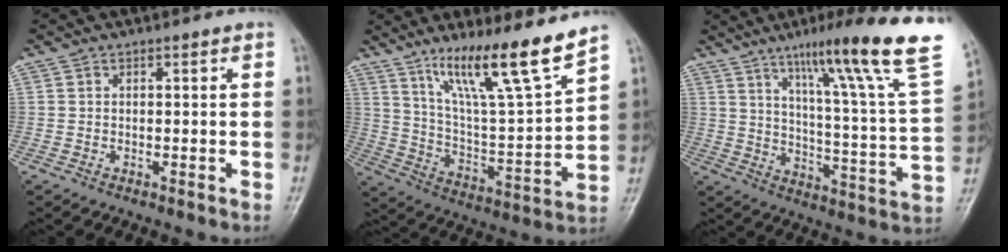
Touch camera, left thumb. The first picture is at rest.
{"total": 16.7, "force": [11.8, 1.0, 11.8], "torque": [-0.185, -0.071, 0.210]}
{"total": 24.6, "force": [15.3, 1.6, 19.3], "torque": [-0.267, -0.059, 0.221]}